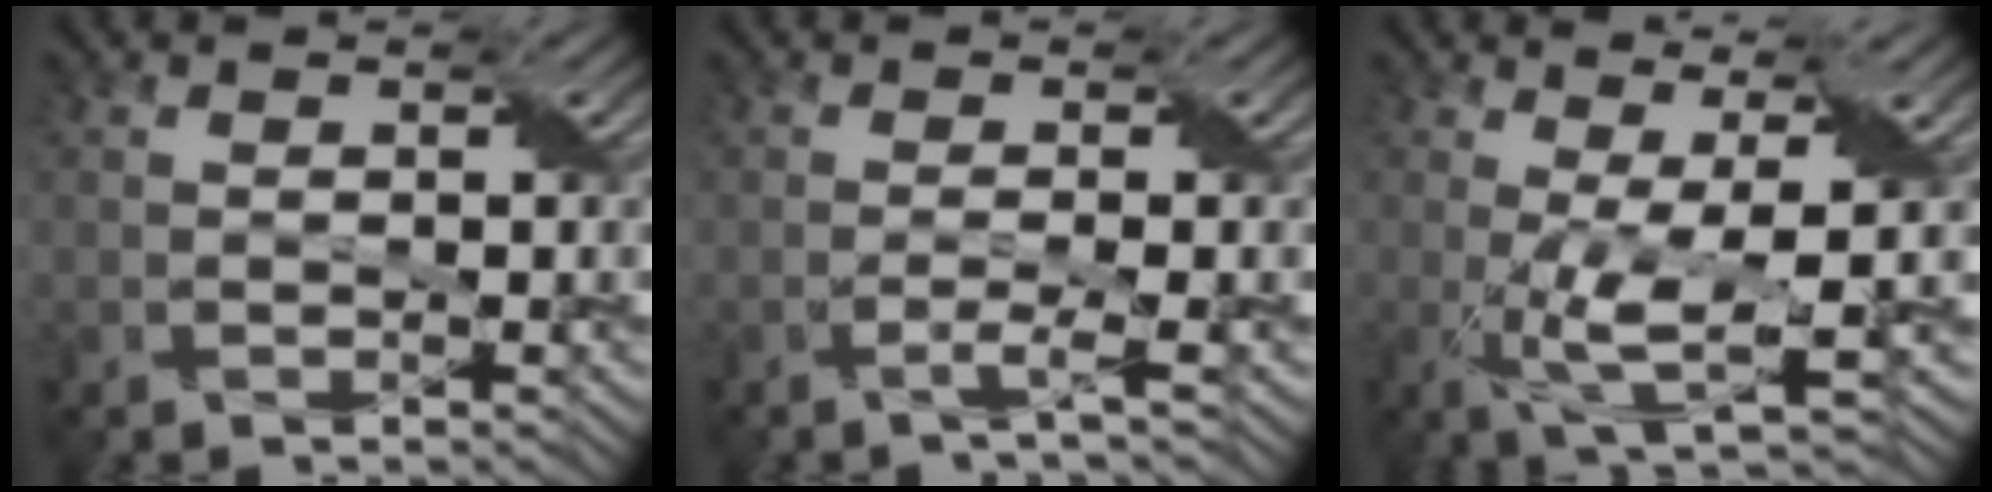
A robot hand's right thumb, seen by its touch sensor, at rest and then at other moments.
{"total": 1.9, "force": [-0.8, 0.2, 1.7], "torque": [-0.026, 0.001, -0.027]}
{"total": 5.8, "force": [0.1, 1.1, 5.7], "torque": [-0.120, 0.001, 0.004]}